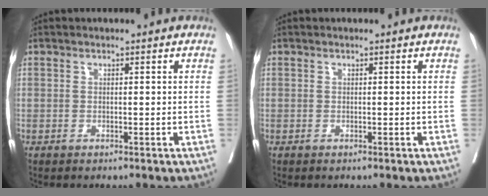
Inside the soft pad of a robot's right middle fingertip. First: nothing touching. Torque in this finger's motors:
{"motor_torque": [-0.33, -0.20, -0.01, 0.00]}